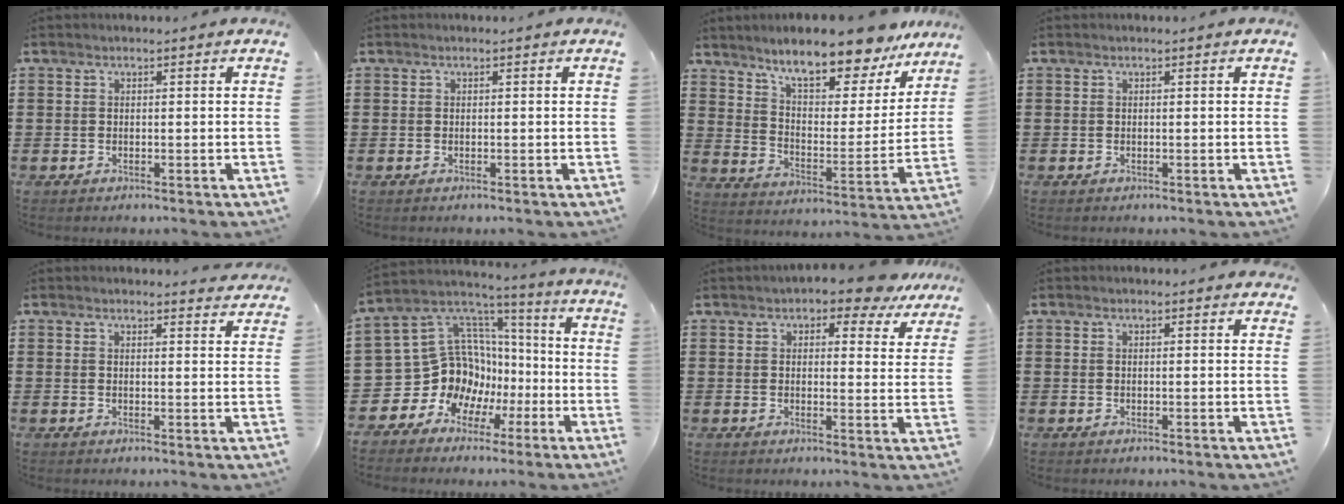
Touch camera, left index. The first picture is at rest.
{"total": 0.0}
{"total": 11.0, "force": [9.8, 1.5, 4.7], "torque": [-0.098, -0.069, 0.168]}
{"total": 0.0}
{"total": 2.5, "force": [2.5, 0.1, 0.2], "torque": [-0.004, -0.010, 0.046]}
{"total": 14.1, "force": [-2.4, 13.2, 4.5], "torque": [-0.149, -0.031, -0.016]}
{"total": 4.9, "force": [4.3, 1.3, 1.8], "torque": [-0.036, -0.016, 0.074]}
{"total": 1.1, "force": [1.0, 0.2, 0.4], "torque": [-0.011, 0.001, 0.019]}